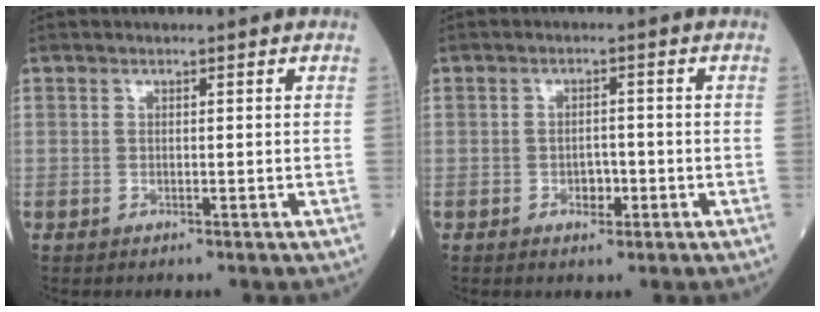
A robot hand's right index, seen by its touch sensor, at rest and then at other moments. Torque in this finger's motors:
{"motor_torque": [0.01, -0.11, 0.00, 0.00]}